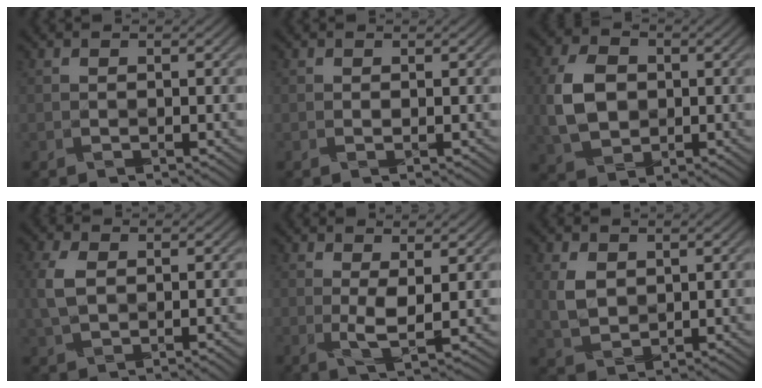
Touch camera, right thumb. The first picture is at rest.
{"total": 0.0}
{"total": 8.4, "force": [-0.1, 6.3, 5.6], "torque": [-0.143, 0.001, -0.011]}
{"total": 5.3, "force": [-0.3, 3.3, 4.2], "torque": [-0.109, 0.000, -0.009]}
{"total": 3.3, "force": [0.5, 0.7, 3.2], "torque": [-0.070, -0.004, 0.005]}
{"total": 4.6, "force": [1.1, 3.4, 3.0], "torque": [-0.073, -0.001, 0.023]}